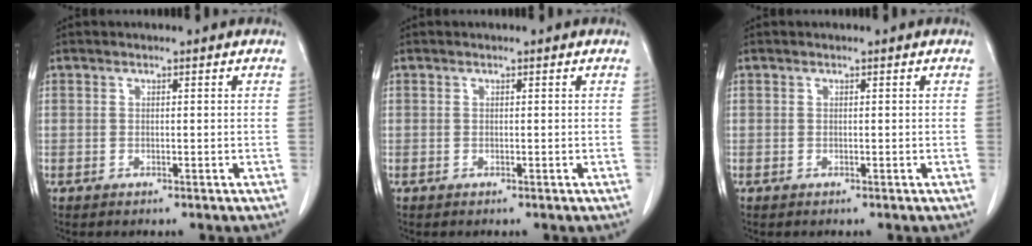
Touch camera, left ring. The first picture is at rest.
{"total": 0.0}
{"total": 0.0}